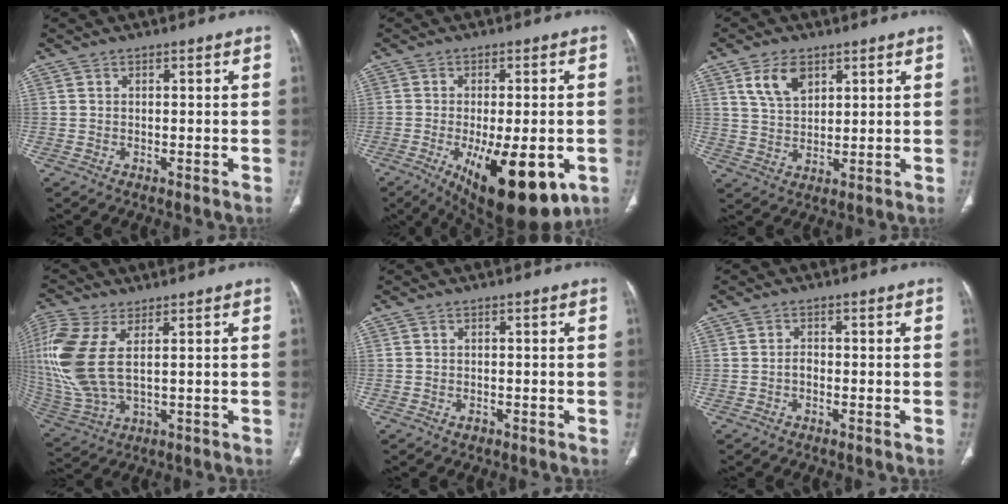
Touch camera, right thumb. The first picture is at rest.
{"total": 18.2, "force": [-6.9, 7.2, 15.2], "torque": [-0.195, -0.013, -0.083]}
{"total": 7.0, "force": [3.6, 4.1, 4.3], "torque": [-0.066, -0.018, 0.073]}
{"total": 16.4, "force": [3.6, 7.9, 13.9], "torque": [-0.354, -0.007, 0.081]}
{"total": 0.8, "force": [-0.5, 0.5, 0.3], "torque": [-0.003, 0.002, -0.007]}
{"total": 1.2, "force": [-0.5, 0.7, 0.8], "torque": [-0.009, 0.003, -0.012]}